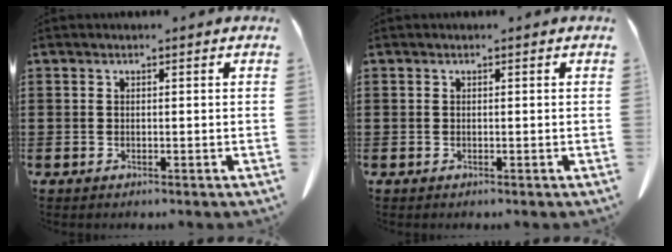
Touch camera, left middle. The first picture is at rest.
{"total": 0.0}